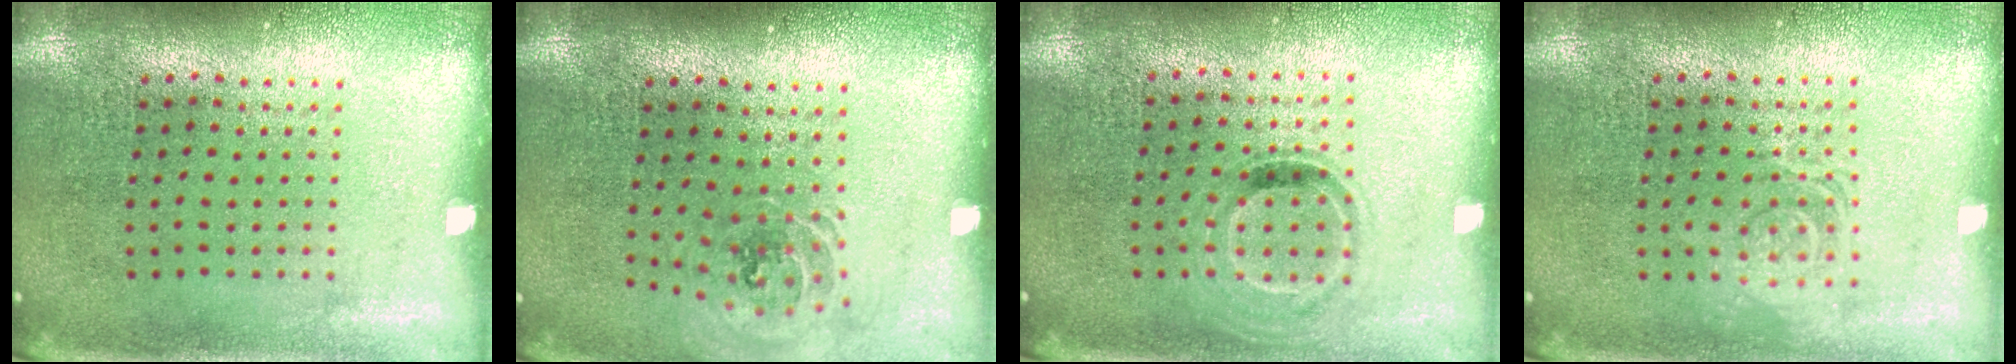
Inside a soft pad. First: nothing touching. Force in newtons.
{"total": 0.9, "press": 0.9, "slide": 0.1}
{"total": 0.9, "press": 0.8, "slide": 0.4}
{"total": 2.0, "press": 2.0, "slide": 0.3}